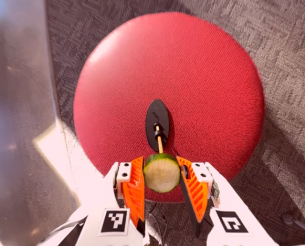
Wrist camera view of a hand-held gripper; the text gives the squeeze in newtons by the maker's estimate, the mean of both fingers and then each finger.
{"total": 13.1, "left": 13.0, "right": 13.2}